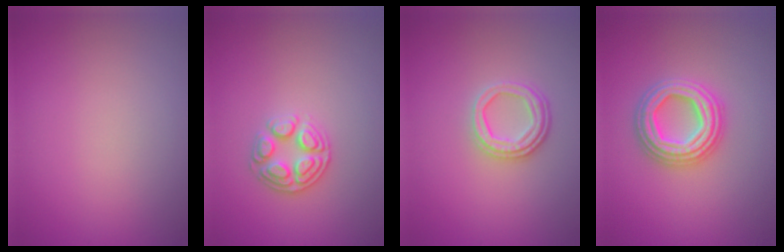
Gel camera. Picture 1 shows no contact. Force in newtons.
{"total": 2.9, "press": 2.8, "slide": 0.7}
{"total": 3.1, "press": 2.5, "slide": 1.8}
{"total": 4.5, "press": 4.4, "slide": 0.8}